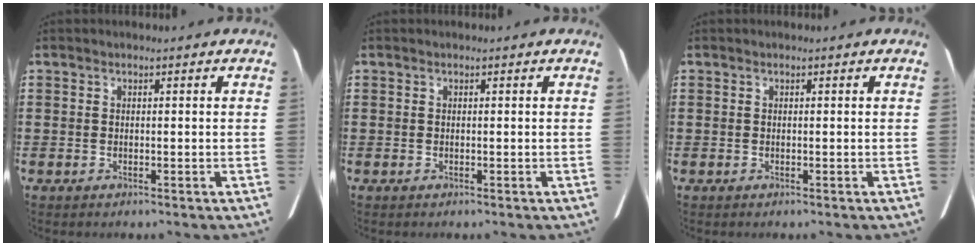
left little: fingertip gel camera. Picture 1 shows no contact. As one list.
[{"total": 0.0}, {"total": 0.0}]